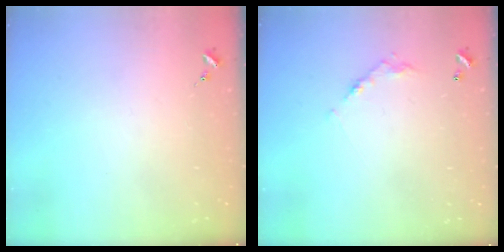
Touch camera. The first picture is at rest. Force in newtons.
{"total": 6.0, "press": 6.0, "slide": 0.3}